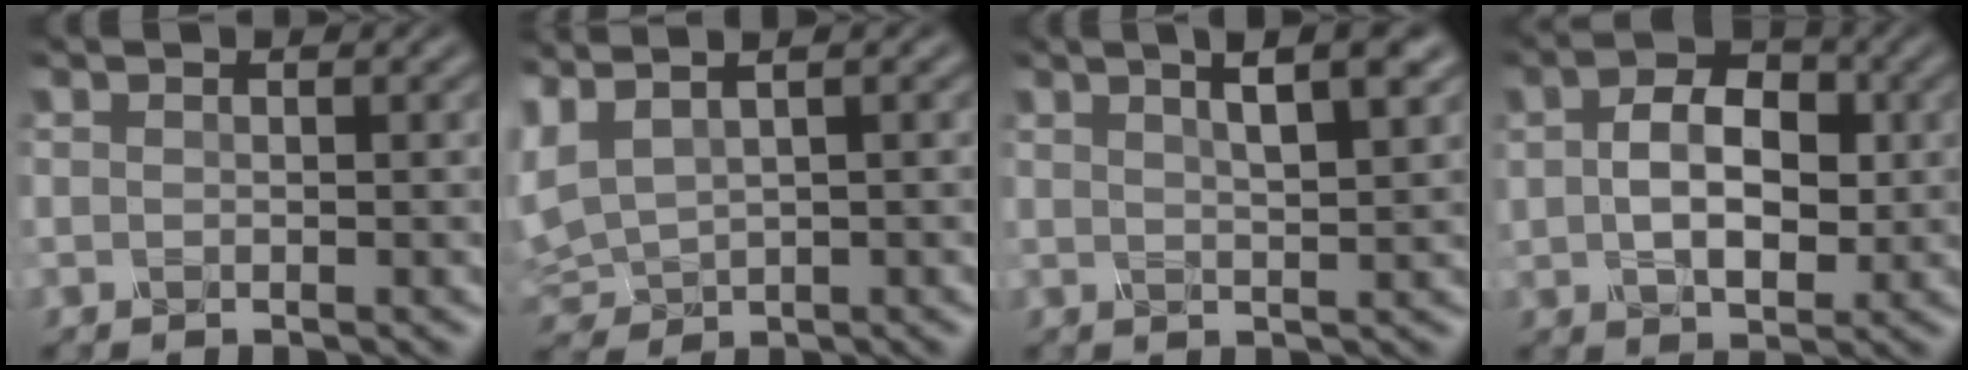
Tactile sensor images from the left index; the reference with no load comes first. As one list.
[{"total": 2.6, "force": [1.5, 1.0, 1.8], "torque": [-0.064, 0.016, 0.040]}, {"total": 6.3, "force": [3.4, 2.0, 5.0], "torque": [-0.044, 0.028, 0.026]}, {"total": 6.1, "force": [0.4, 3.9, 4.7], "torque": [-0.082, 0.003, 0.005]}]